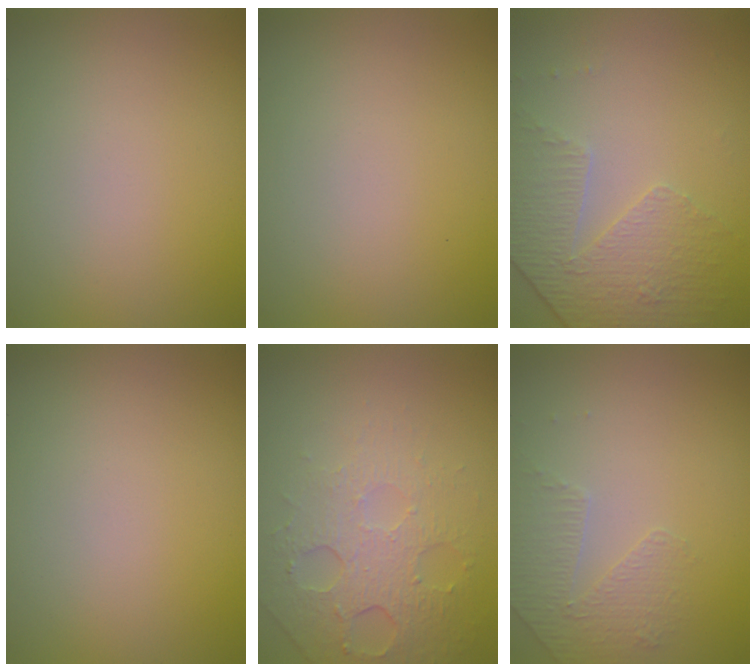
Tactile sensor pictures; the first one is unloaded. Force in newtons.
{"total": 0.0}
{"total": 4.7, "press": 3.2, "slide": 3.4}
{"total": 0.0}
{"total": 5.2, "press": 3.3, "slide": 3.9}
{"total": 1.6, "press": 1.2, "slide": 1.1}